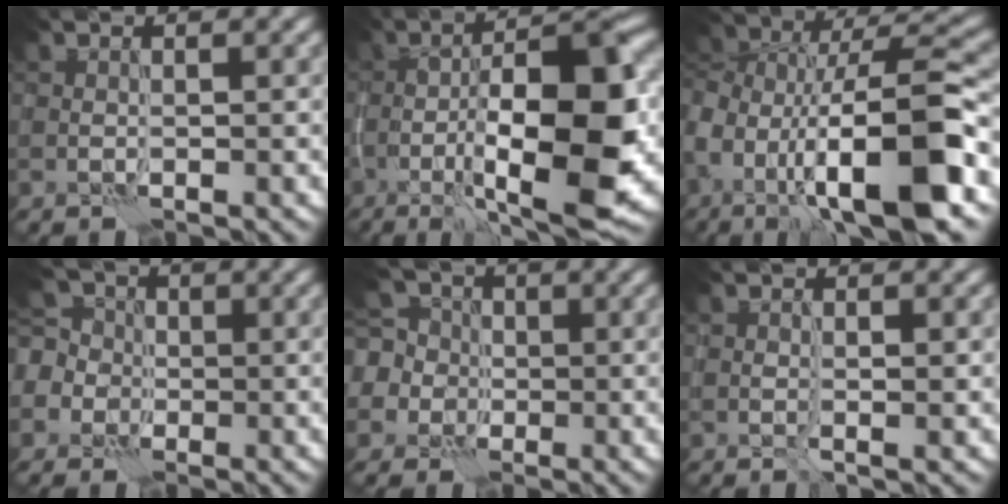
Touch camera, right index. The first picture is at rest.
{"total": 13.2, "force": [-2.8, 3.9, 12.3], "torque": [-0.192, 0.004, -0.044]}
{"total": 13.7, "force": [-3.9, 5.8, 11.8], "torque": [-0.197, 0.010, -0.061]}
{"total": 5.5, "force": [-0.3, 5.2, 1.7], "torque": [-0.039, 0.022, -0.040]}
{"total": 6.6, "force": [0.9, 6.2, 2.2], "torque": [-0.051, 0.025, -0.028]}
{"total": 0.9, "force": [0.1, 0.3, 0.9], "torque": [-0.017, -0.005, 0.003]}